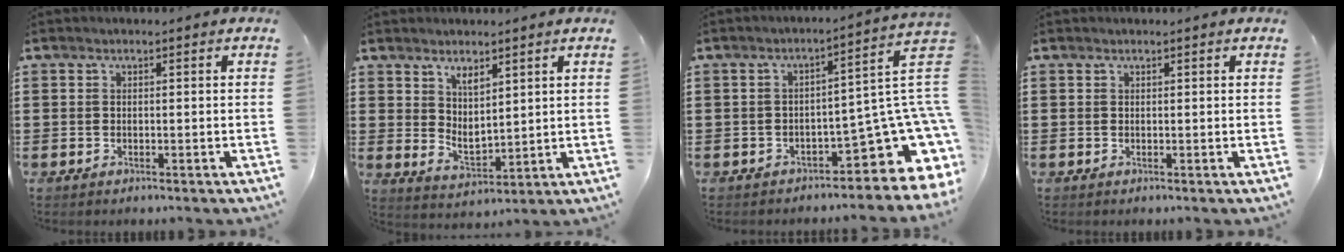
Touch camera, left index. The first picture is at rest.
{"total": 3.7, "force": [3.1, 1.3, 1.6], "torque": [-0.031, -0.012, 0.052]}
{"total": 12.1, "force": [-4.2, 4.3, 10.5], "torque": [-0.157, 0.000, -0.066]}
{"total": 0.0}